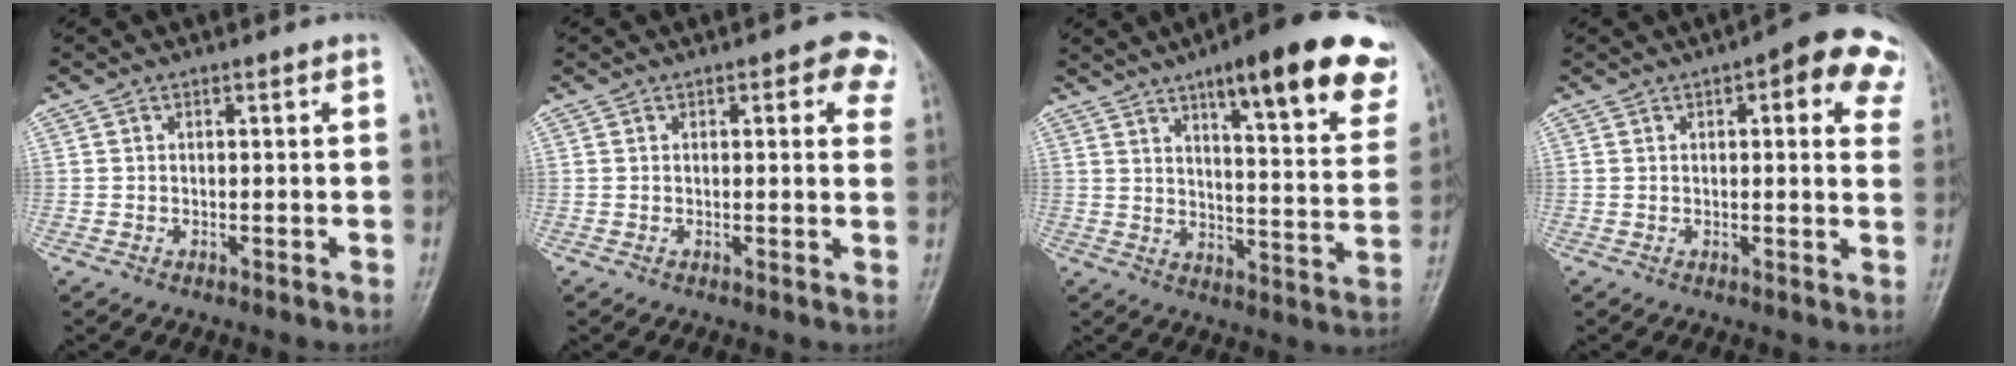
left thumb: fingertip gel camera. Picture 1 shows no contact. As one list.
[{"total": 5.9, "force": [2.9, 2.8, 4.2], "torque": [-0.010, -0.005, 0.023]}, {"total": 23.8, "force": [14.1, 6.2, 18.2], "torque": [-0.210, -0.041, 0.182]}, {"total": 11.9, "force": [5.5, 4.3, 9.6], "torque": [-0.071, -0.008, 0.050]}]